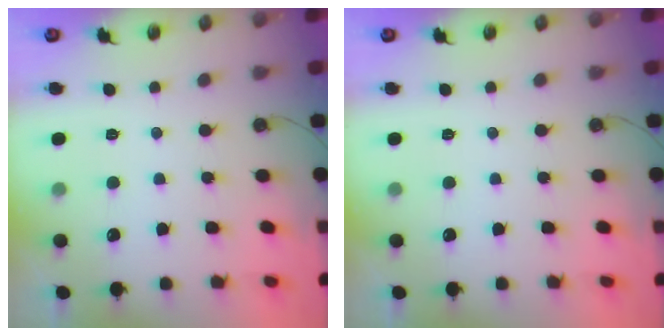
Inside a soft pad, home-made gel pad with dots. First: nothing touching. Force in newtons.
{"total": 0.0}